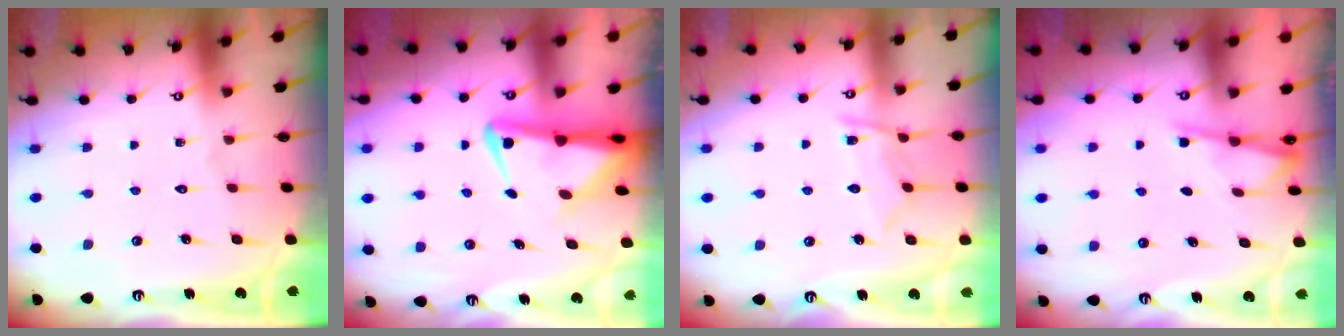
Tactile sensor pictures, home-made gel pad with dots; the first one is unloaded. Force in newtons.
{"total": 4.7, "press": 4.7, "slide": 0.7}
{"total": 9.5, "press": 9.5, "slide": 0.9}
{"total": 2.5, "press": 2.4, "slide": 0.4}